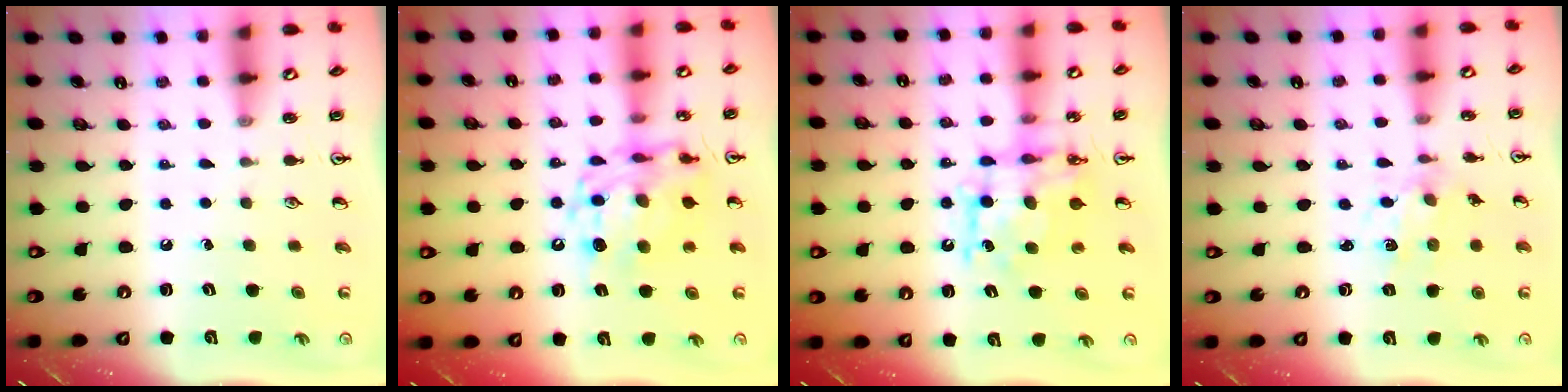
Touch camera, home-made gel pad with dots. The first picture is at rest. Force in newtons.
{"total": 12.4, "press": 12.4, "slide": 1.2}
{"total": 10.3, "press": 10.3, "slide": 0.4}
{"total": 2.6, "press": 2.5, "slide": 0.4}